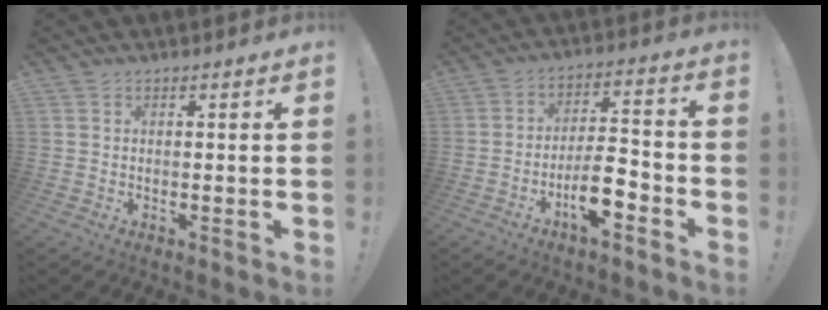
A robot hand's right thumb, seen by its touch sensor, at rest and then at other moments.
{"total": 10.5, "force": [-5.5, 3.5, 8.2], "torque": [-0.141, 0.030, -0.095]}